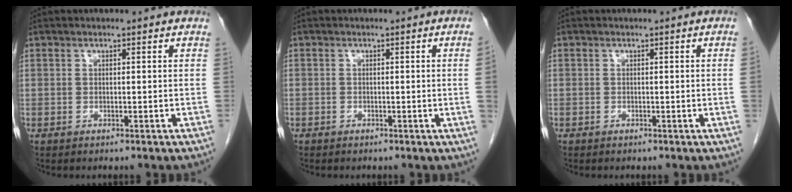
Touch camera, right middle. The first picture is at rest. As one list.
[{"total": 1.6, "force": [-0.3, -0.7, 1.4], "torque": [-0.014, 0.001, -0.006]}, {"total": 0.8, "force": [-0.1, -0.3, 0.7], "torque": [-0.001, 0.002, -0.003]}]